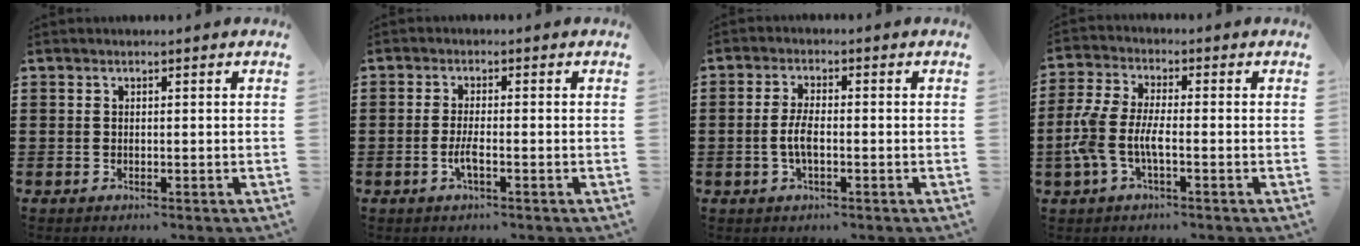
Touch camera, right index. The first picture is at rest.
{"total": 2.7, "force": [-1.0, 0.5, 2.5], "torque": [-0.051, -0.003, -0.020]}
{"total": 4.0, "force": [-0.7, 1.5, 3.6], "torque": [-0.082, 0.001, -0.019]}
{"total": 5.9, "force": [-1.9, 2.3, 5.1], "torque": [-0.138, -0.011, -0.047]}